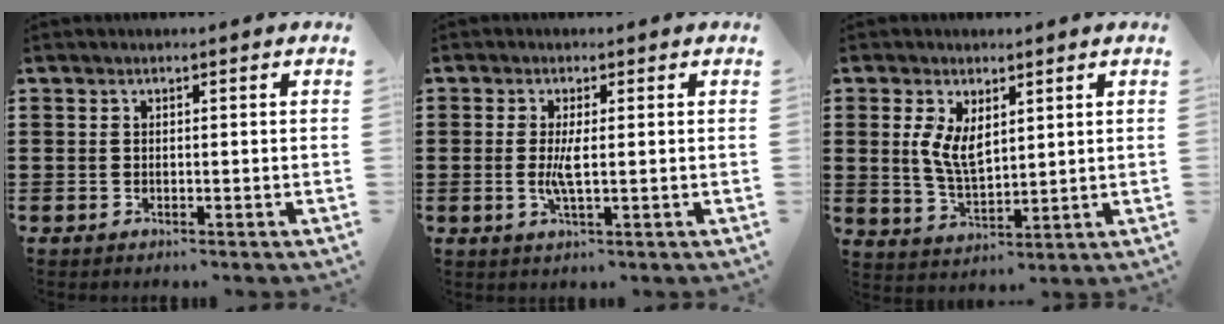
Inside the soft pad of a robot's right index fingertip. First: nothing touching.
{"total": 3.3, "force": [-0.1, 0.5, 3.3], "torque": [-0.073, -0.009, -0.008]}
{"total": 5.7, "force": [1.9, 2.7, 4.6], "torque": [-0.095, 0.005, 0.035]}